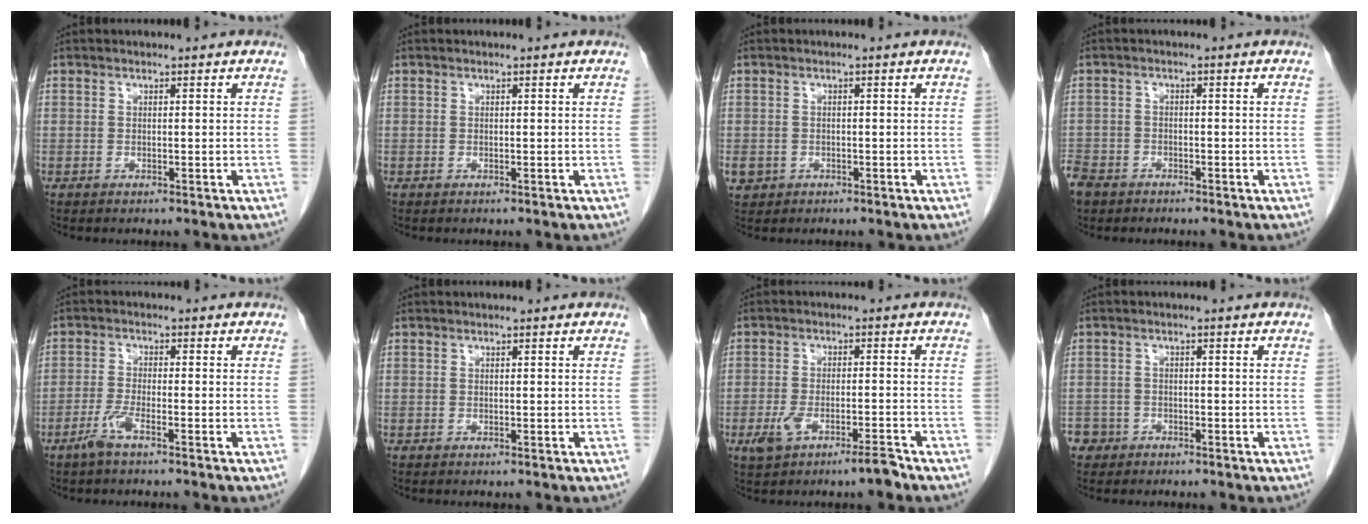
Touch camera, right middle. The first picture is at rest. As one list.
[{"total": 0.0}, {"total": 2.6, "force": [-1.1, 2.3, 0.7], "torque": [-0.010, 0.002, -0.011]}, {"total": 6.6, "force": [-4.7, 4.3, 1.9], "torque": [-0.056, -0.004, -0.085]}, {"total": 3.4, "force": [-2.2, 0.2, 2.5], "torque": [-0.058, -0.004, -0.048]}, {"total": 0.0}, {"total": 5.7, "force": [-3.5, 1.4, 4.3], "torque": [-0.084, 0.004, -0.056]}, {"total": 3.2, "force": [-2.1, 2.3, -0.1], "torque": [0.003, 0.008, -0.040]}]